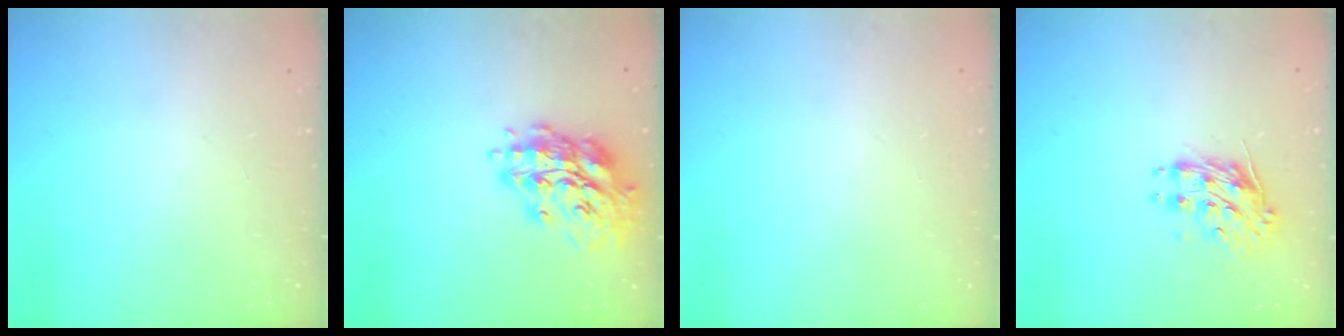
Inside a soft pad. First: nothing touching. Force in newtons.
{"total": 16.1, "press": 15.9, "slide": 2.1}
{"total": 0.0}
{"total": 8.9, "press": 8.9, "slide": 0.3}